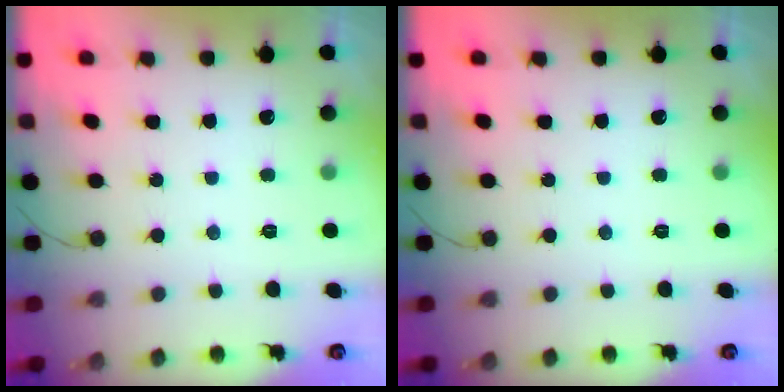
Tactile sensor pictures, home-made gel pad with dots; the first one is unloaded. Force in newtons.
{"total": 0.0}